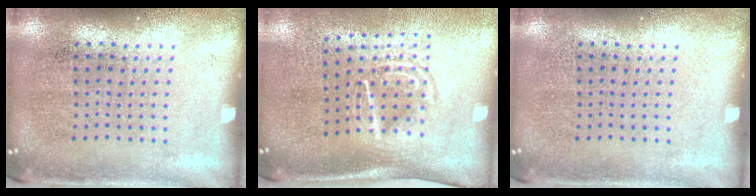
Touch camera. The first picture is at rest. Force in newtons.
{"total": 1.6, "press": 1.2, "slide": 1.1}
{"total": 0.0}